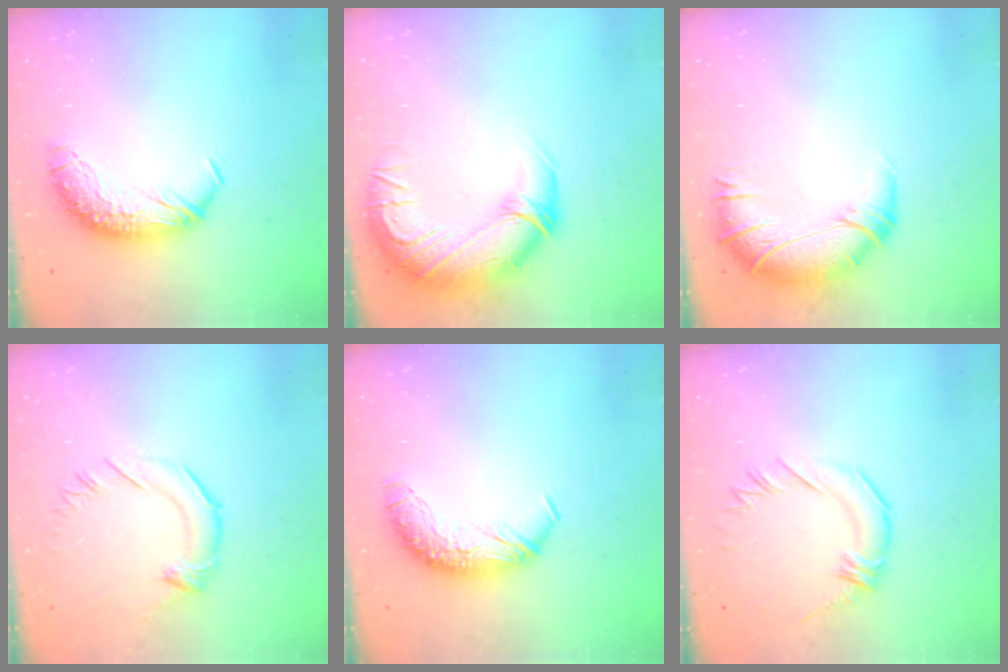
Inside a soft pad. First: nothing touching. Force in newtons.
{"total": 6.3, "press": 5.0, "slide": 3.7}
{"total": 3.4, "press": 2.6, "slide": 2.1}
{"total": 2.5, "press": 2.4, "slide": 0.7}
{"total": 0.0}
{"total": 1.1, "press": 0.9, "slide": 0.6}